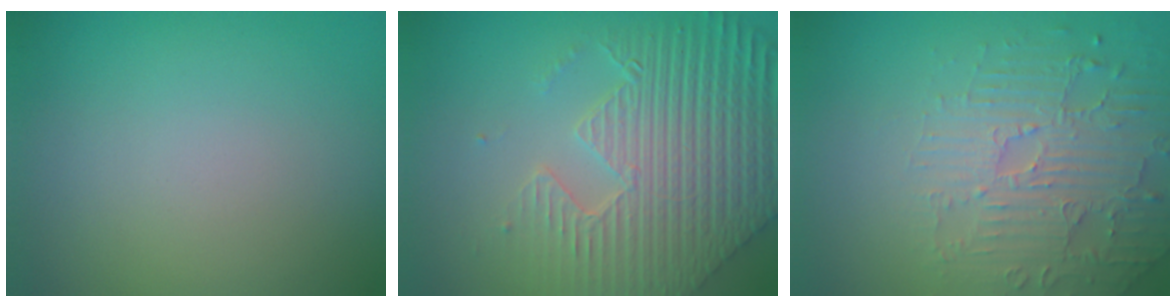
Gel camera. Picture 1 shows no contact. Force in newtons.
{"total": 9.2, "press": 6.5, "slide": 6.6}
{"total": 4.6, "press": 3.9, "slide": 2.5}